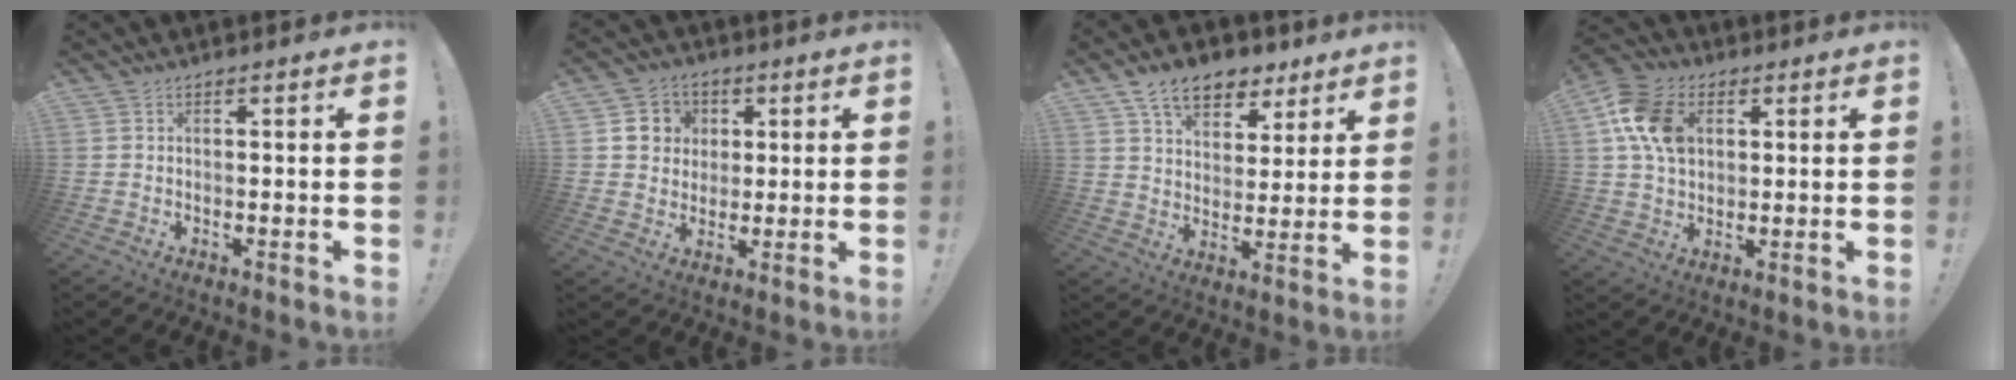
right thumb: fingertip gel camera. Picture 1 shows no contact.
{"total": 8.1, "force": [2.0, 7.7, 1.7], "torque": [-0.024, -0.005, 0.043]}
{"total": 13.0, "force": [8.0, 7.9, 6.4], "torque": [-0.102, -0.039, 0.150]}
{"total": 13.5, "force": [3.9, 9.8, 8.4], "torque": [-0.139, -0.001, 0.078]}